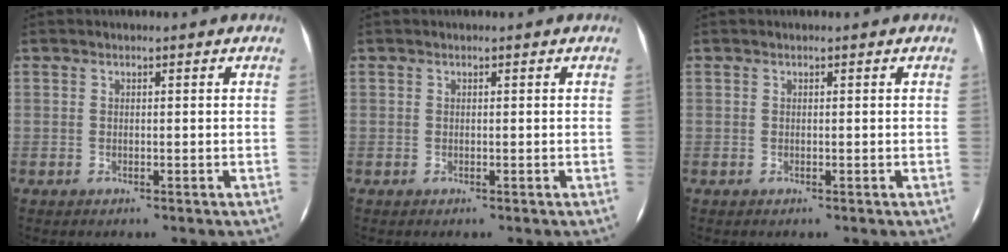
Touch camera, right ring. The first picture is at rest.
{"total": 0.0}
{"total": 0.0}